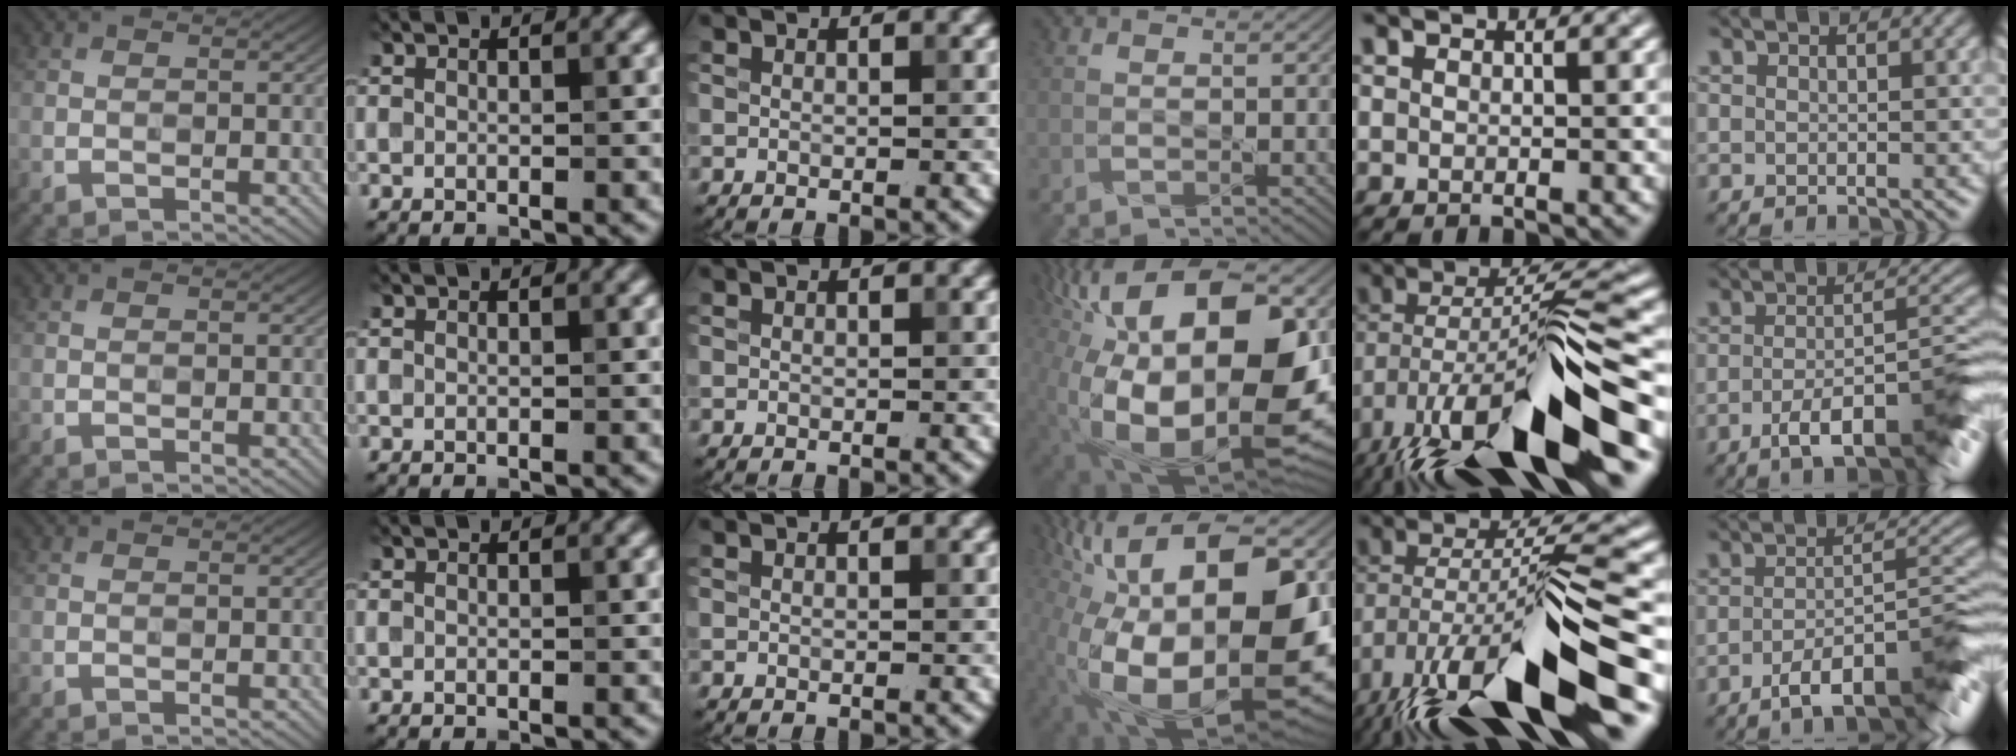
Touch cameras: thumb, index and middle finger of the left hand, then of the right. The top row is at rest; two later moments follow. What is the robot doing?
{"motion": "shake", "object": "box of matches"}